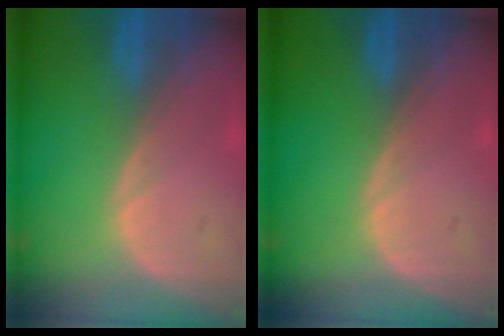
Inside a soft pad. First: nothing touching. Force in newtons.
{"total": 0.0}